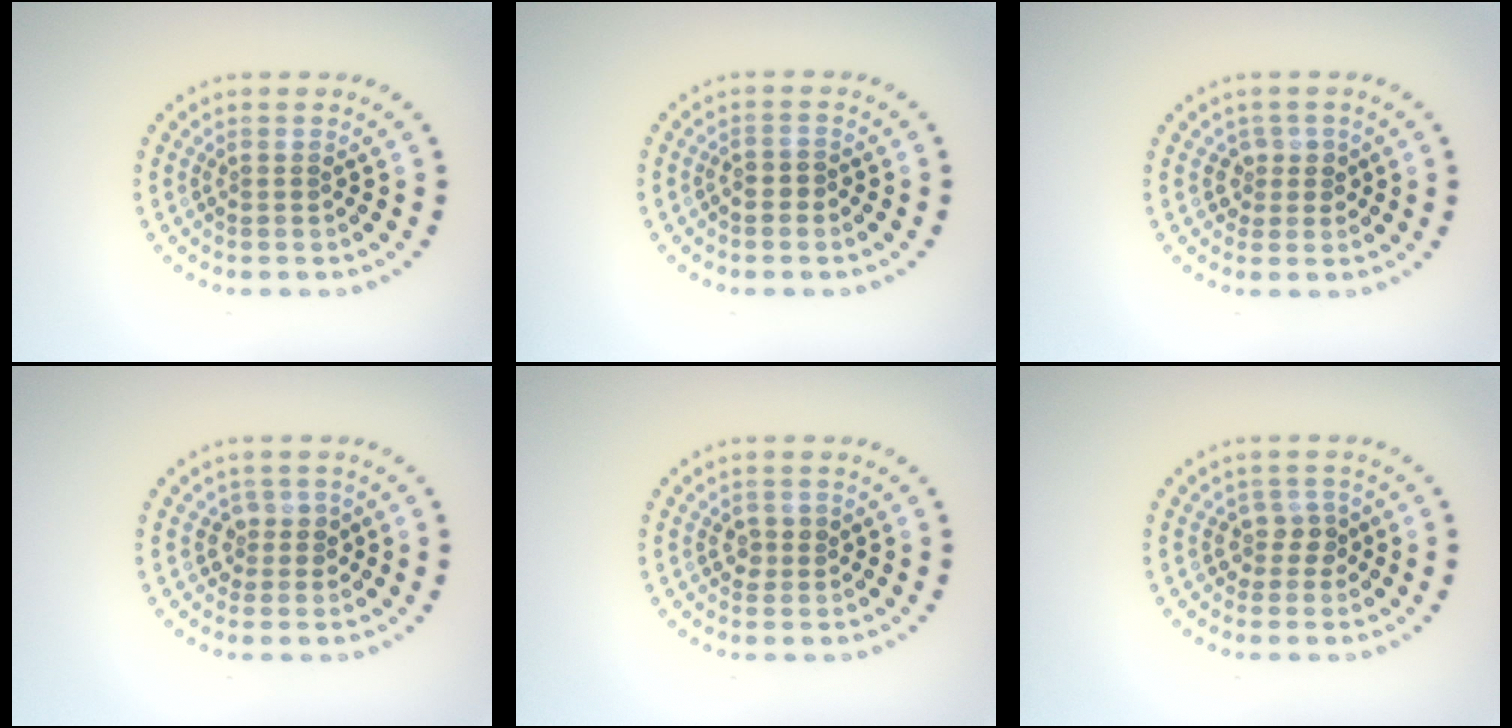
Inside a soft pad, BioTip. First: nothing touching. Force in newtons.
{"total": 0.8, "press": 0.7, "slide": 0.5}
{"total": 1.5, "press": 1.3, "slide": 0.9}
{"total": 1.5, "press": 1.3, "slide": 0.9}
{"total": 1.3, "press": 1.2, "slide": 0.3}
{"total": 1.9, "press": 1.5, "slide": 1.1}